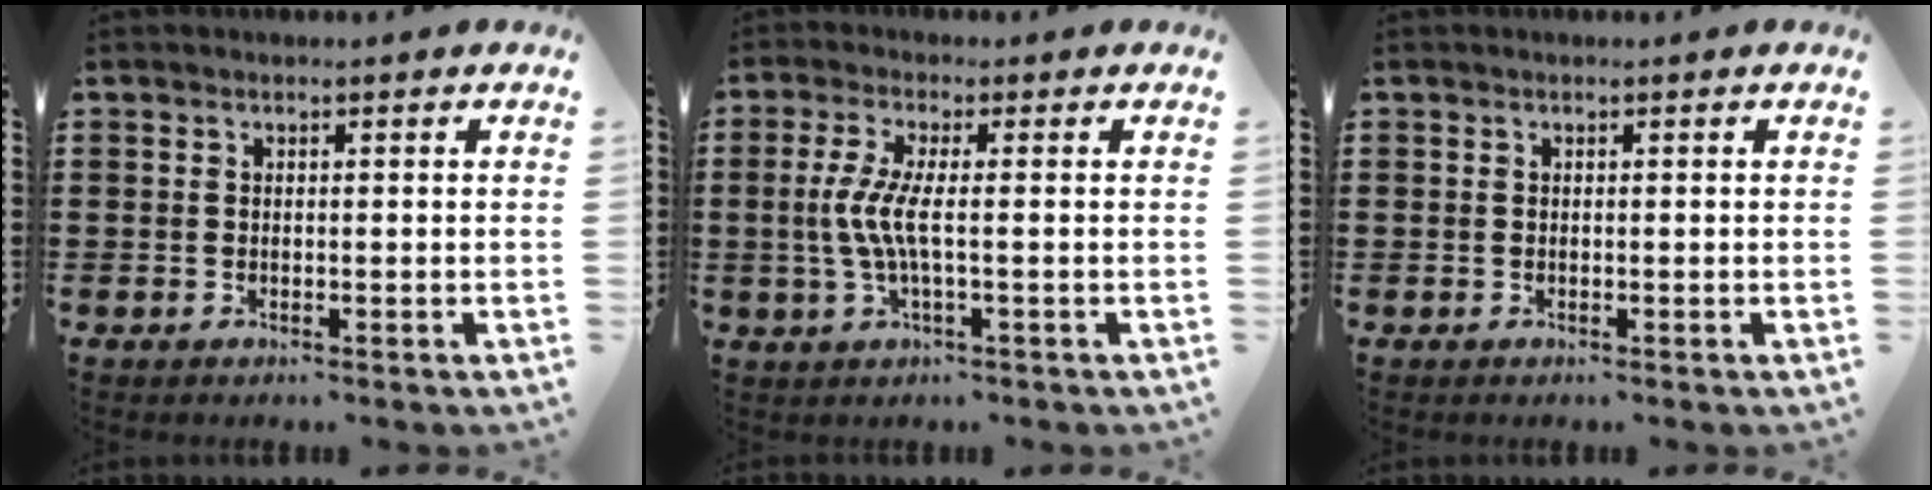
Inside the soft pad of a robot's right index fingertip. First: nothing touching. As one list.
[{"total": 5.2, "force": [-0.5, 0.6, 5.2], "torque": [-0.124, -0.013, -0.021]}, {"total": 0.0}]